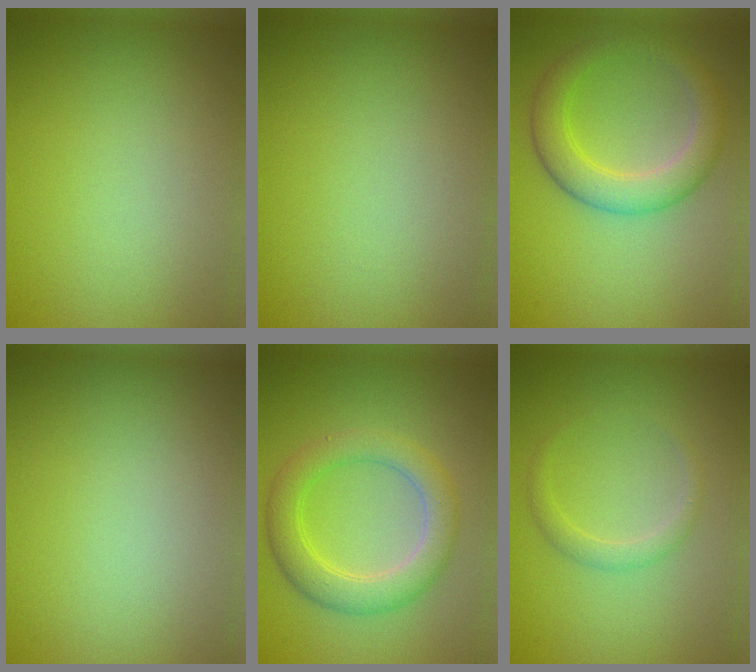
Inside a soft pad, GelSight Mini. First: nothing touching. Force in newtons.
{"total": 0.0}
{"total": 4.5, "press": 4.5, "slide": 0.1}
{"total": 0.0}
{"total": 4.3, "press": 4.3, "slide": 0.1}
{"total": 1.4, "press": 1.4, "slide": 0.2}